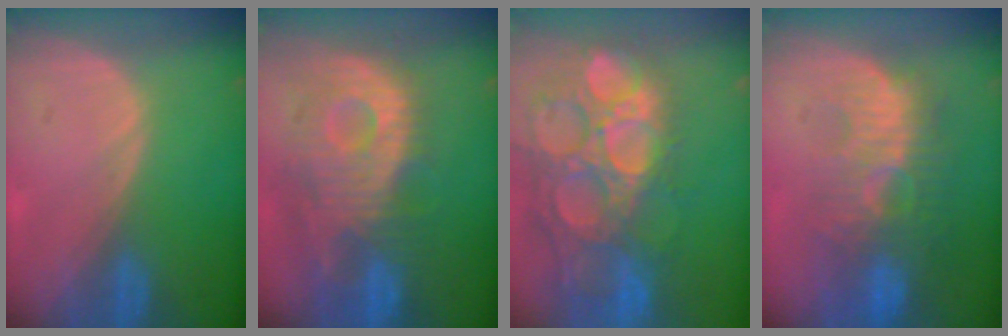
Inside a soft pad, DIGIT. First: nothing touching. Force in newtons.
{"total": 12.1, "press": 10.7, "slide": 5.5}
{"total": 15.8, "press": 13.1, "slide": 9.0}
{"total": 10.5, "press": 9.5, "slide": 4.5}